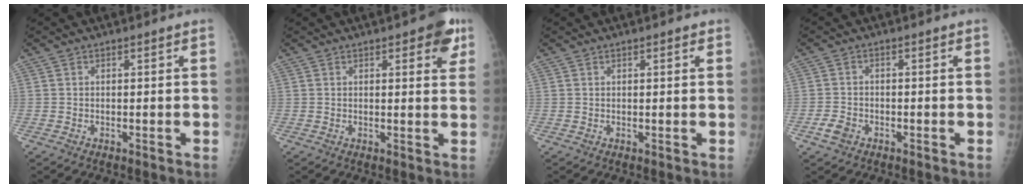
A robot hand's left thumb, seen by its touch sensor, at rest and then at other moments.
{"total": 5.9, "force": [2.9, 2.3, 4.5], "torque": [-0.031, -0.008, 0.027]}
{"total": 1.2, "force": [0.7, 0.4, 0.9], "torque": [-0.012, 0.000, 0.007]}
{"total": 2.9, "force": [-1.5, 2.0, 1.4], "torque": [-0.023, 0.005, -0.026]}